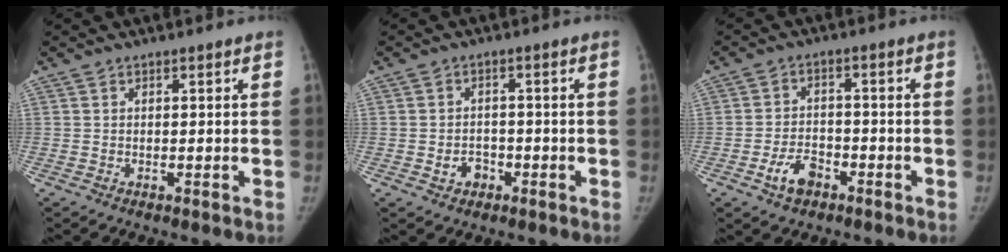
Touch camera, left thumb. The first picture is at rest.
{"total": 3.5, "force": [-1.3, 2.9, 1.3], "torque": [-0.004, 0.012, -0.017]}
{"total": 5.6, "force": [-3.1, 3.5, 3.2], "torque": [-0.049, 0.023, -0.053]}